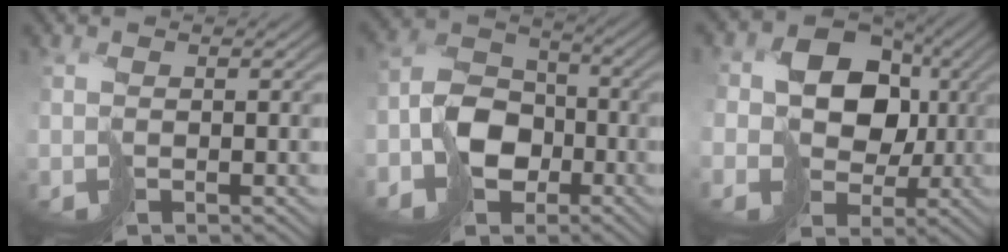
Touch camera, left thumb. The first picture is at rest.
{"total": 7.1, "force": [-3.7, 5.2, 3.0], "torque": [-0.055, -0.002, -0.082]}
{"total": 9.5, "force": [1.1, 8.2, 4.6], "torque": [-0.057, -0.004, 0.002]}